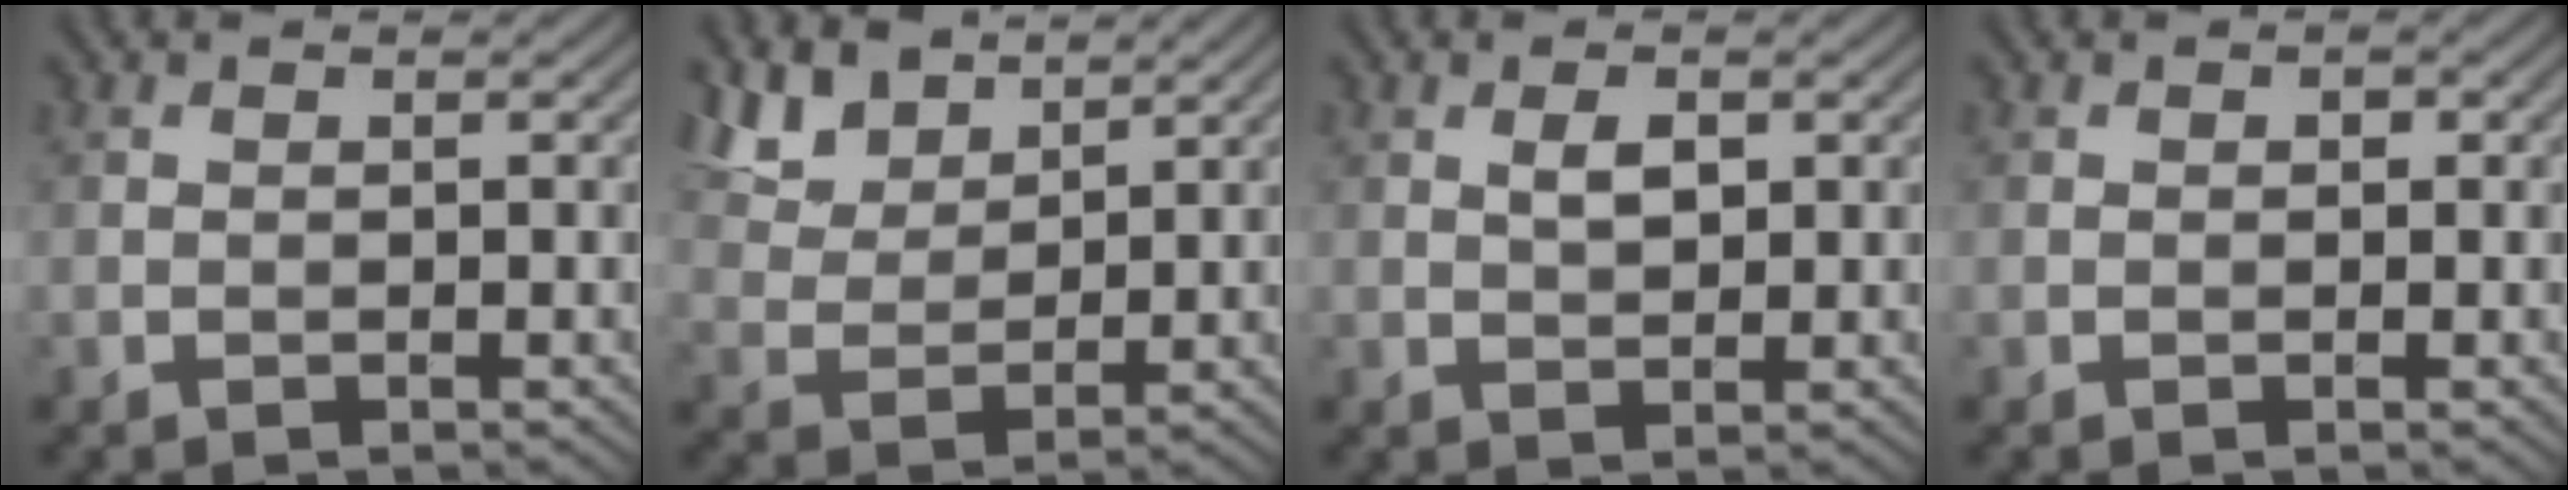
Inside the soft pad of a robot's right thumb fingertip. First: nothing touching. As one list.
[{"total": 6.9, "force": [5.2, 3.2, 3.3], "torque": [-0.088, 0.004, 0.110]}, {"total": 2.2, "force": [0.7, 1.1, 1.7], "torque": [-0.033, -0.003, 0.014]}, {"total": 0.6, "force": [0.1, 0.5, 0.3], "torque": [-0.002, -0.003, -0.002]}]